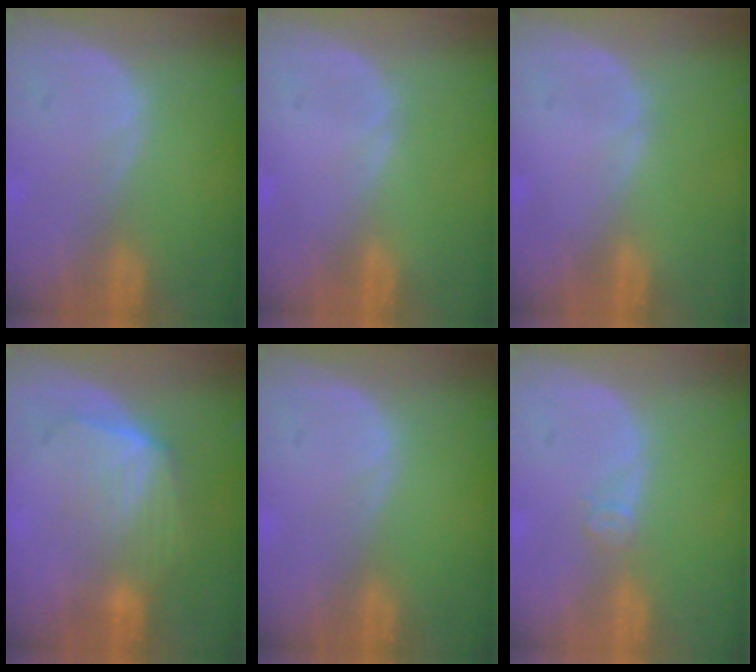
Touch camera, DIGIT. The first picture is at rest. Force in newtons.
{"total": 0.0}
{"total": 0.0}
{"total": 7.2, "press": 6.5, "slide": 3.0}
{"total": 0.0}
{"total": 1.7, "press": 1.4, "slide": 1.0}